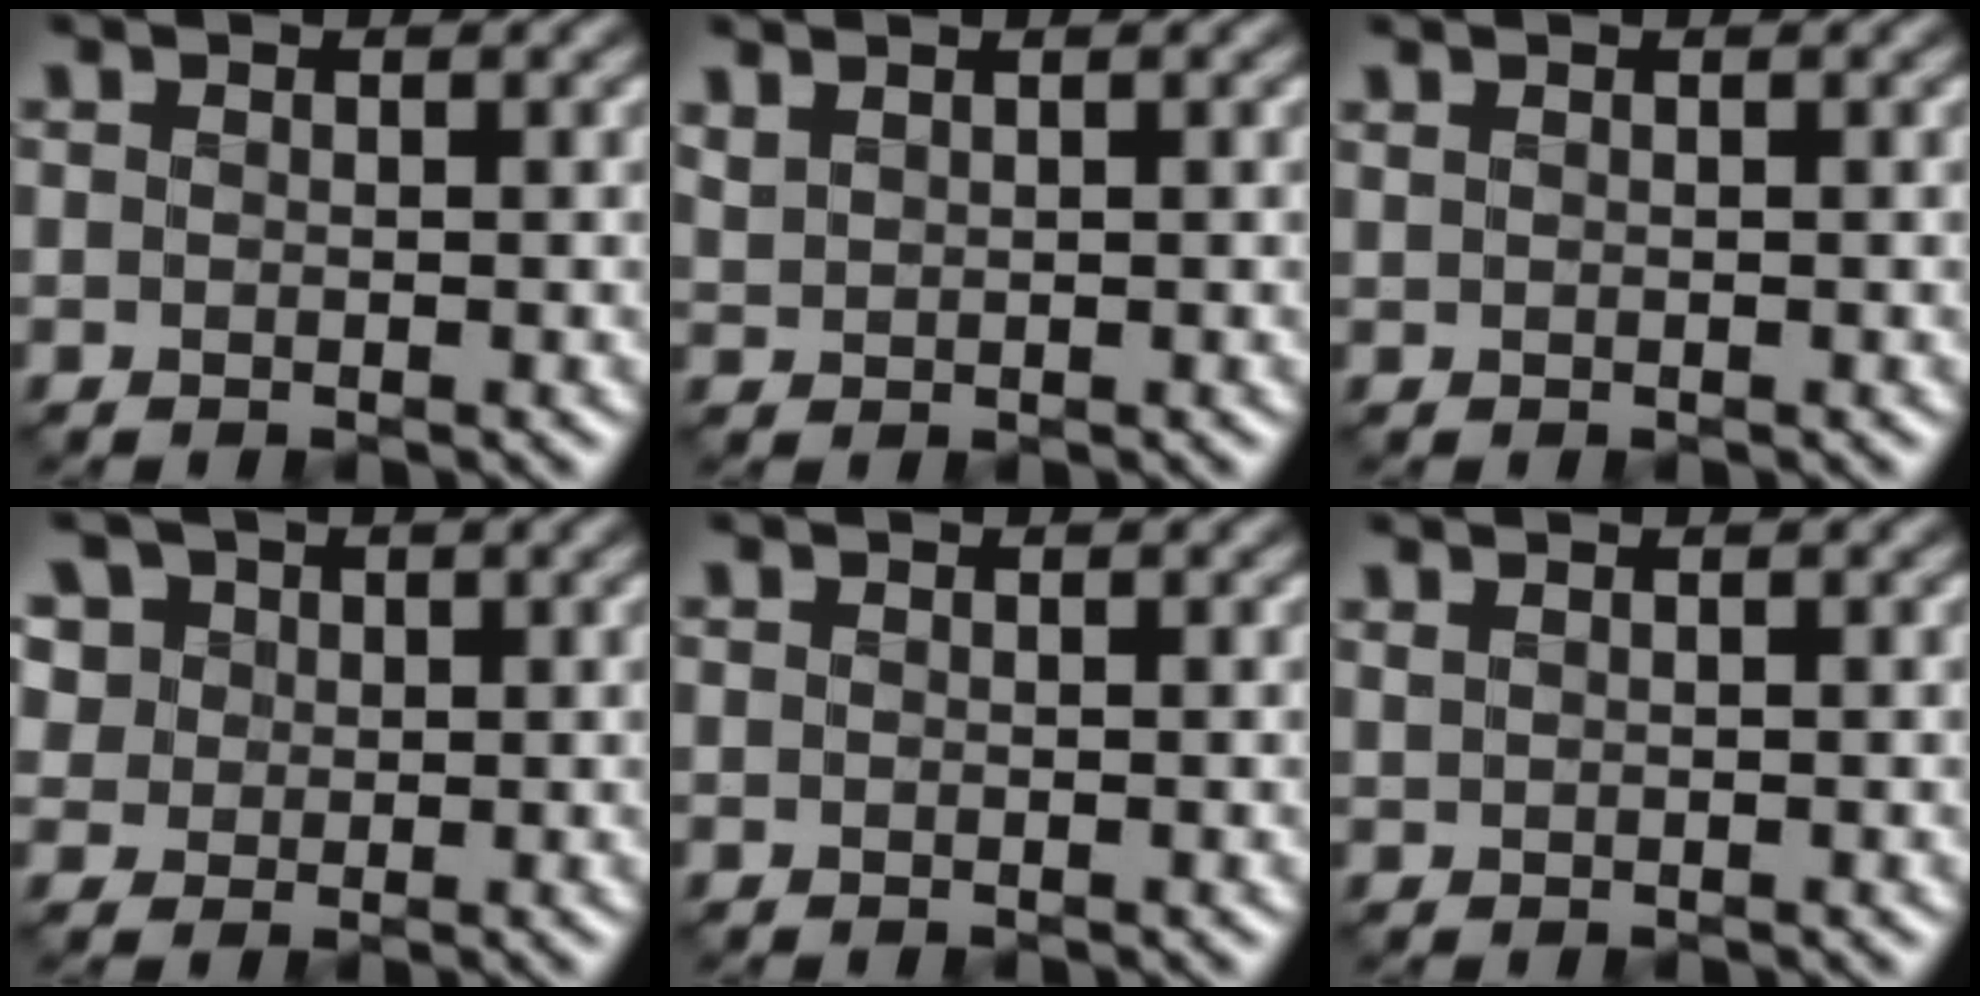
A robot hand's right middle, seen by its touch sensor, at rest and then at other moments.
{"total": 1.2, "force": [1.1, 0.3, 0.4], "torque": [-0.012, 0.003, 0.026]}
{"total": 0.5, "force": [0.4, 0.2, 0.3], "torque": [-0.007, -0.001, 0.008]}
{"total": 6.3, "force": [3.1, 4.9, 2.4], "torque": [-0.065, 0.010, 0.044]}
{"total": 0.0}
{"total": 0.8, "force": [0.7, 0.3, 0.4], "torque": [-0.008, -0.002, 0.011]}